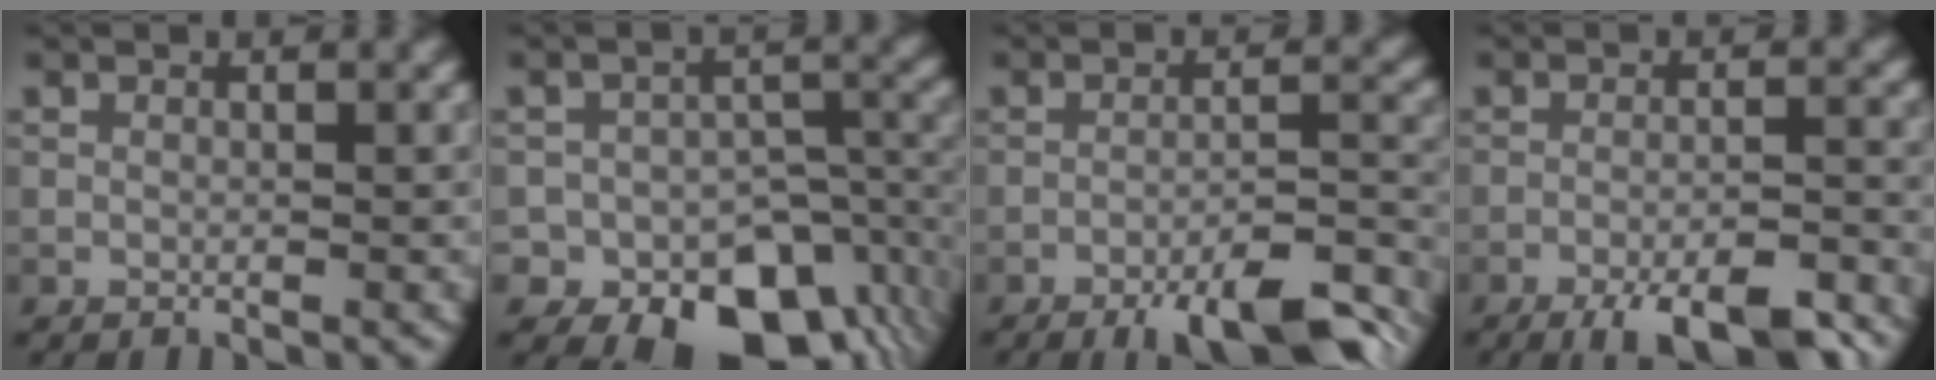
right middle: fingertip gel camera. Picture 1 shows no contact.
{"total": 12.4, "force": [-6.7, 8.5, 6.2], "torque": [-0.078, 0.002, -0.080]}
{"total": 10.0, "force": [-7.5, 2.2, 6.2], "torque": [-0.090, -0.008, -0.100]}
{"total": 8.6, "force": [-6.6, 2.1, 5.1], "torque": [-0.079, -0.014, -0.094]}